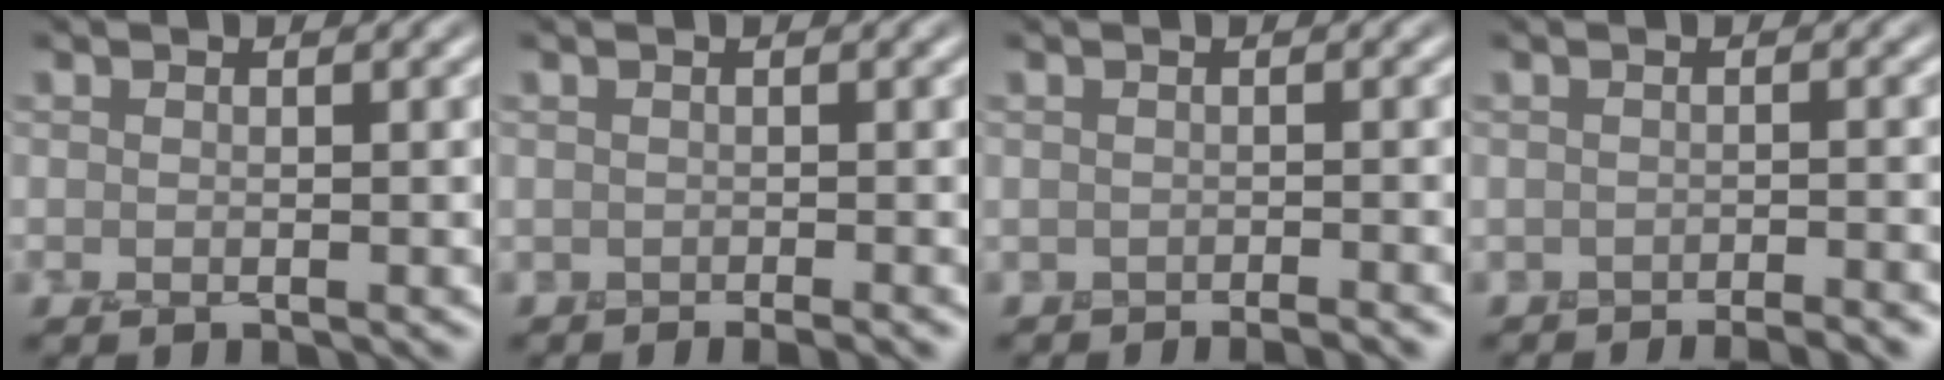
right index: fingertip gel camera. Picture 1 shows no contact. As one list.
[{"total": 0.7, "force": [-0.6, 0.0, 0.4], "torque": [0.013, 0.003, -0.007]}, {"total": 1.2, "force": [-1.2, 0.0, 0.4], "torque": [0.019, 0.010, -0.013]}, {"total": 2.9, "force": [-2.7, 0.4, 1.2], "torque": [0.011, 0.009, -0.029]}]